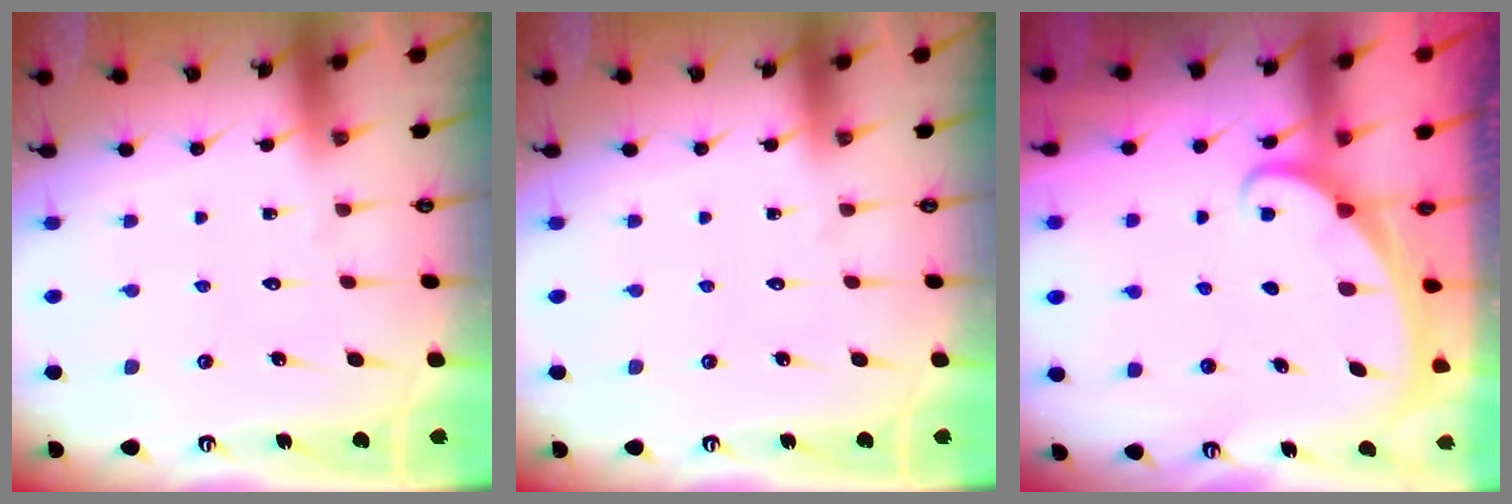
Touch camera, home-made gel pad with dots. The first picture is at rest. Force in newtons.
{"total": 0.0}
{"total": 1.7, "press": 1.7, "slide": 0.1}